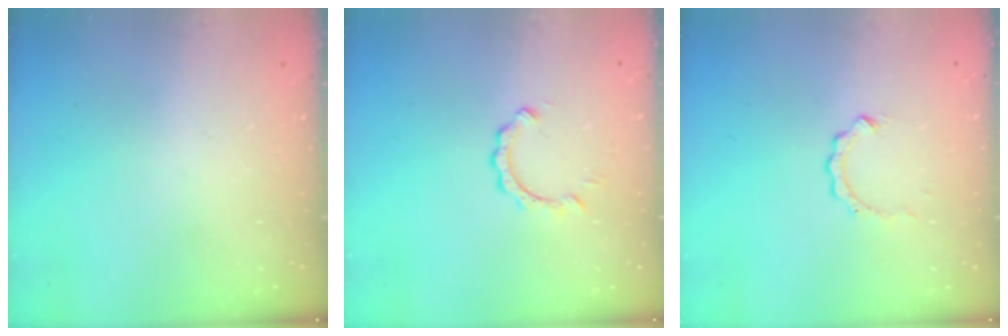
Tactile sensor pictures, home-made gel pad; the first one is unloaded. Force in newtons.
{"total": 2.8, "press": 2.8, "slide": 0.2}
{"total": 2.7, "press": 2.7, "slide": 0.3}